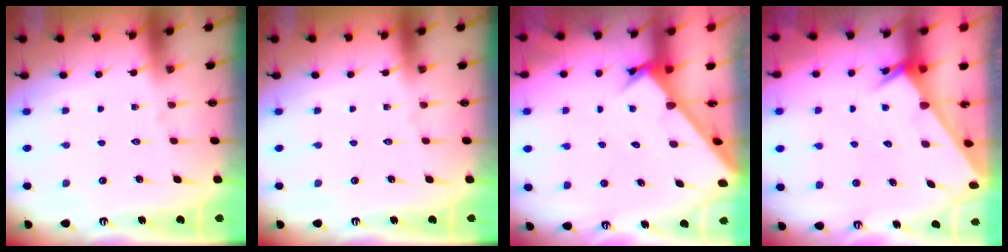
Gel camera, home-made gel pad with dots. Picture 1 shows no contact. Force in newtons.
{"total": 0.0}
{"total": 2.6, "press": 2.6, "slide": 0.2}
{"total": 1.8, "press": 1.8, "slide": 0.1}